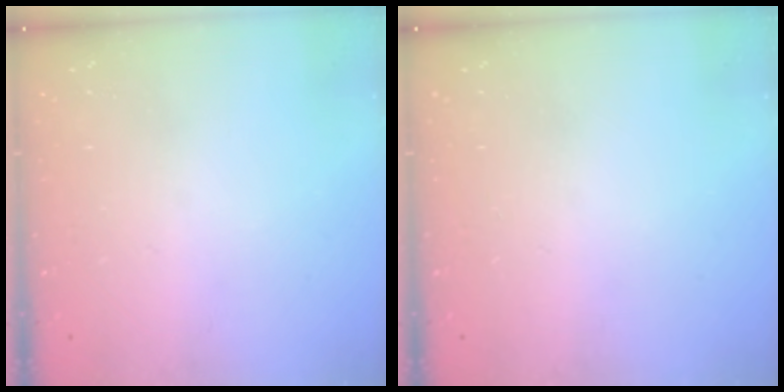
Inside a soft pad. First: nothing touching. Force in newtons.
{"total": 0.0}